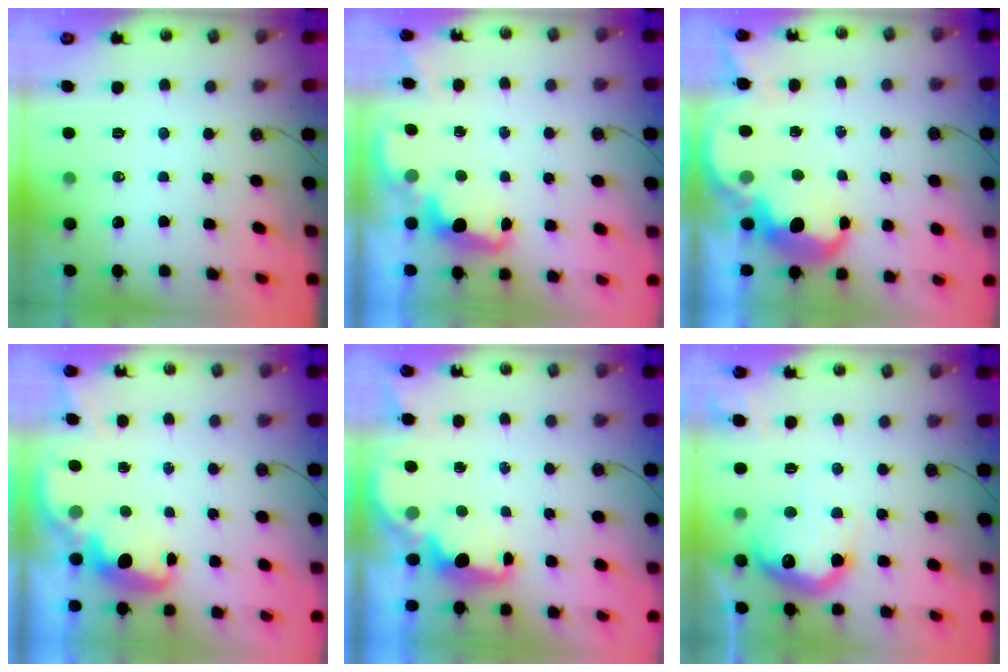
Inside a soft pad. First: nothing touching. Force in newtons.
{"total": 2.3, "press": 2.2, "slide": 0.7}
{"total": 7.8, "press": 7.8, "slide": 0.6}
{"total": 2.5, "press": 2.5, "slide": 0.4}
{"total": 2.1, "press": 2.0, "slide": 0.5}
{"total": 15.0, "press": 15.0, "slide": 0.4}